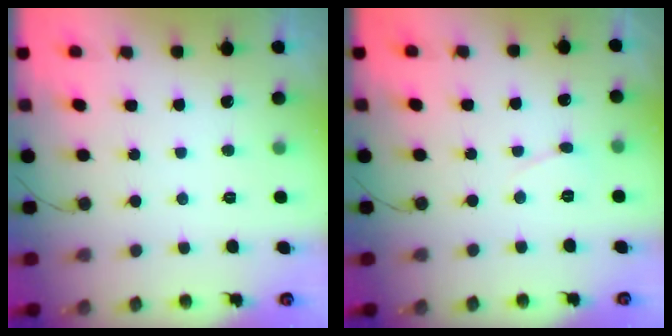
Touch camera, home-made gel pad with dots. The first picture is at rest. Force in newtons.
{"total": 3.3, "press": 3.3, "slide": 0.4}